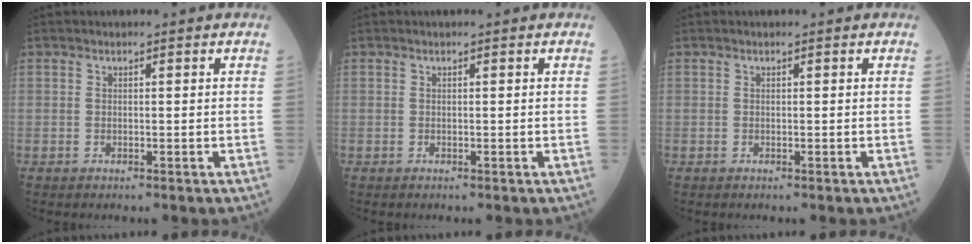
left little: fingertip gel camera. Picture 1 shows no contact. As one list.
[{"total": 0.0}, {"total": 0.0}]